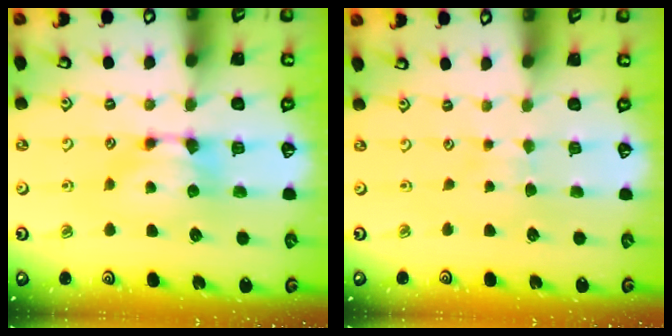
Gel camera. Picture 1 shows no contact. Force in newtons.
{"total": 2.6, "press": 2.6, "slide": 0.4}